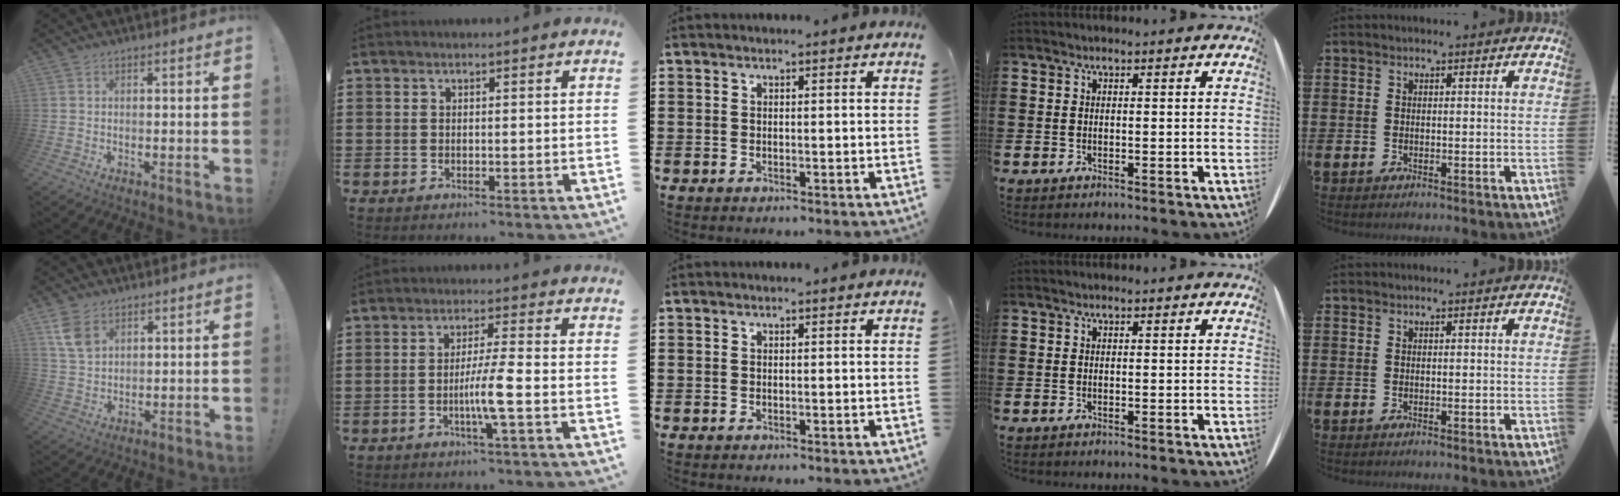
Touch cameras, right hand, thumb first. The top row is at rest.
{"thumb": {"total": 7.5, "force": [3.9, 4.9, 4.2], "torque": [-0.072, -0.013, 0.075]}, "index": {"total": 5.5, "force": [-1.5, -0.4, 5.3], "torque": [-0.098, -0.012, -0.033]}}